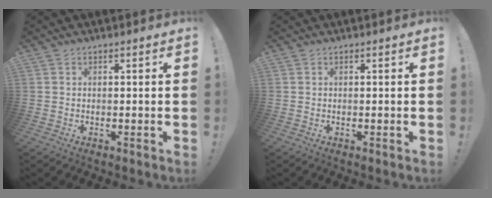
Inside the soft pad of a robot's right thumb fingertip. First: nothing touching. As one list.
[{"total": 0.0}]